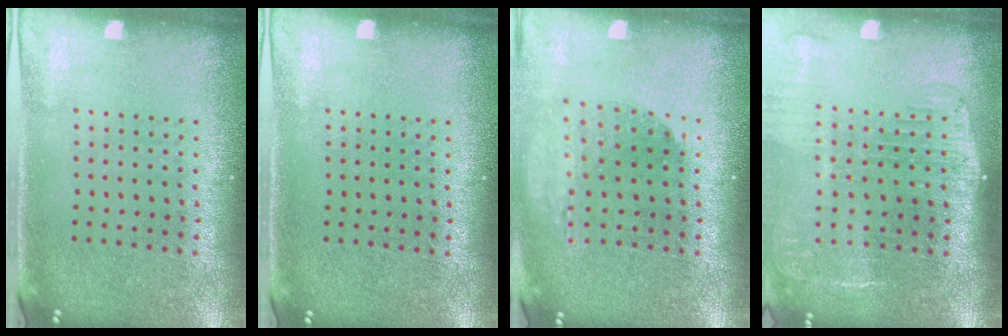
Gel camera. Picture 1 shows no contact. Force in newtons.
{"total": 0.0}
{"total": 1.2, "press": 1.2, "slide": 0.2}
{"total": 2.2, "press": 1.8, "slide": 1.2}